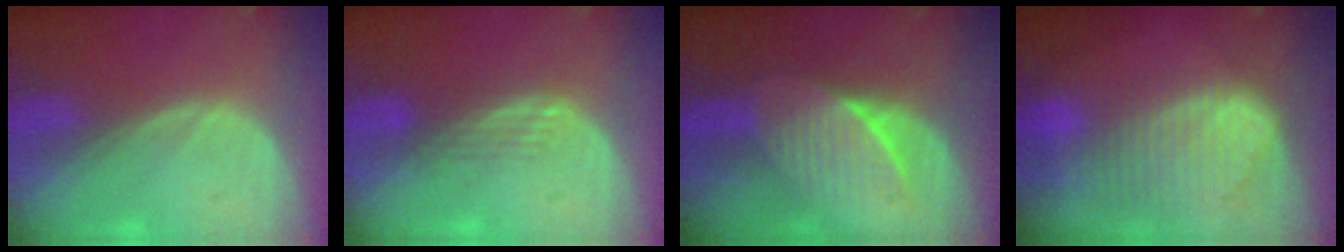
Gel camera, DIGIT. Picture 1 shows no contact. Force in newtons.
{"total": 3.1, "press": 2.6, "slide": 1.7}
{"total": 7.5, "press": 6.6, "slide": 3.6}
{"total": 10.6, "press": 9.1, "slide": 5.4}